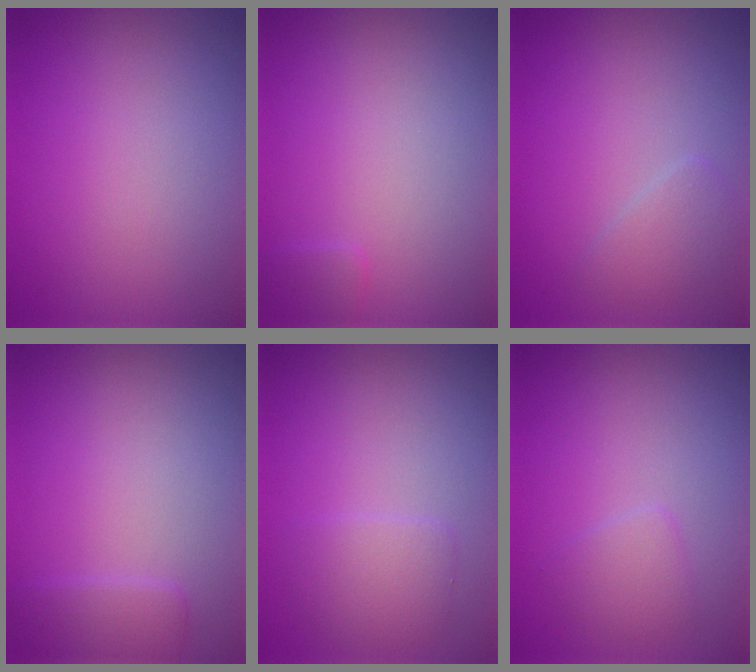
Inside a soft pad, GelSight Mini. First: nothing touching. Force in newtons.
{"total": 0.9, "press": 0.9, "slide": 0.0}
{"total": 1.8, "press": 1.8, "slide": 0.1}
{"total": 1.8, "press": 1.8, "slide": 0.1}
{"total": 2.3, "press": 2.3, "slide": 0.3}
{"total": 1.6, "press": 1.6, "slide": 0.1}